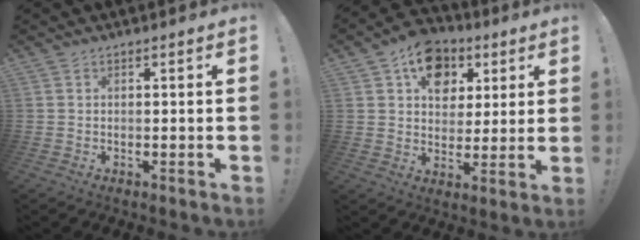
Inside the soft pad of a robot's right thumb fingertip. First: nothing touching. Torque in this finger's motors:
{"motor_torque": [0.17, 2.14, 0.71, 0.28, 0.32]}